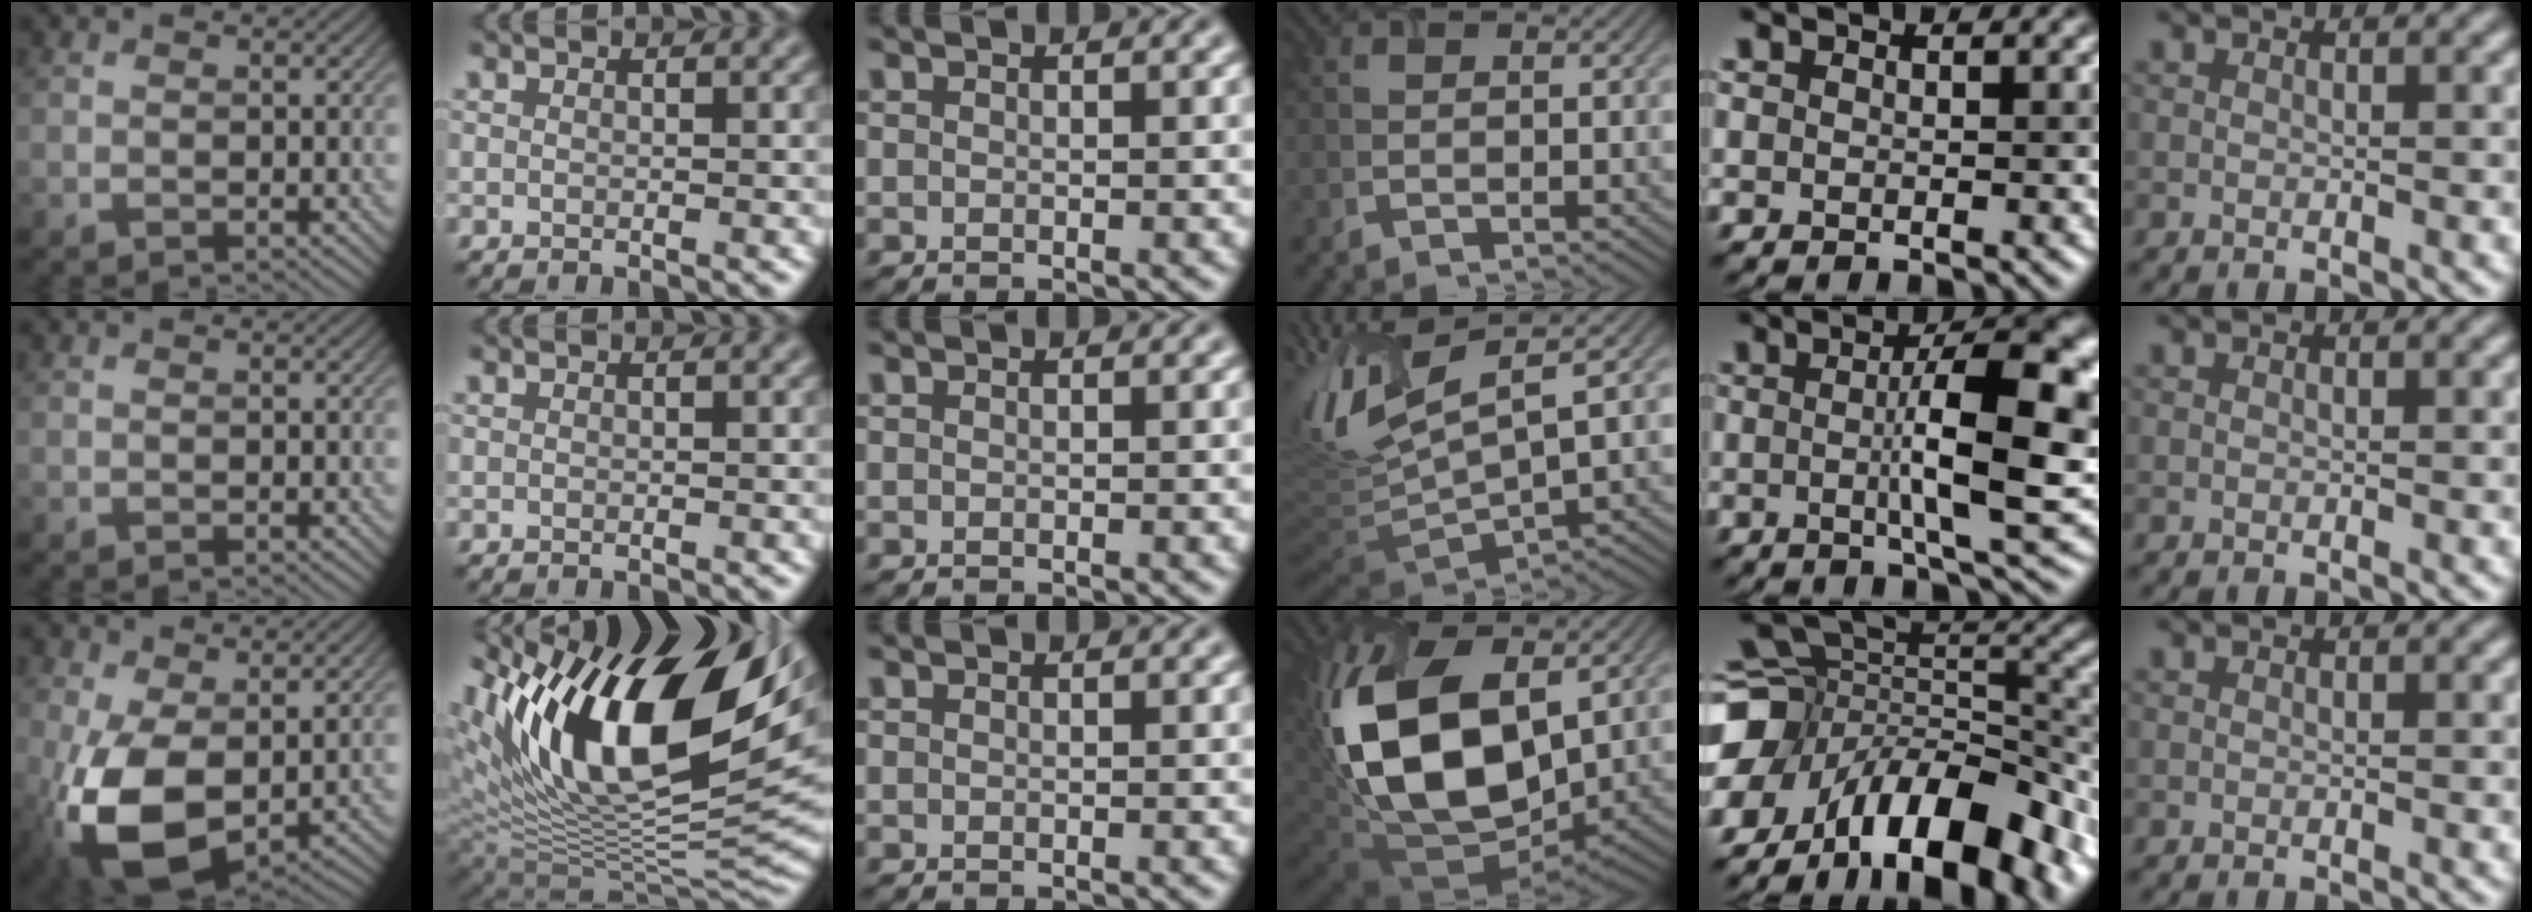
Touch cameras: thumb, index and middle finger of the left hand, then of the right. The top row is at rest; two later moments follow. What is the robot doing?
{"motion": "open", "object": "airpods case & airpods"}